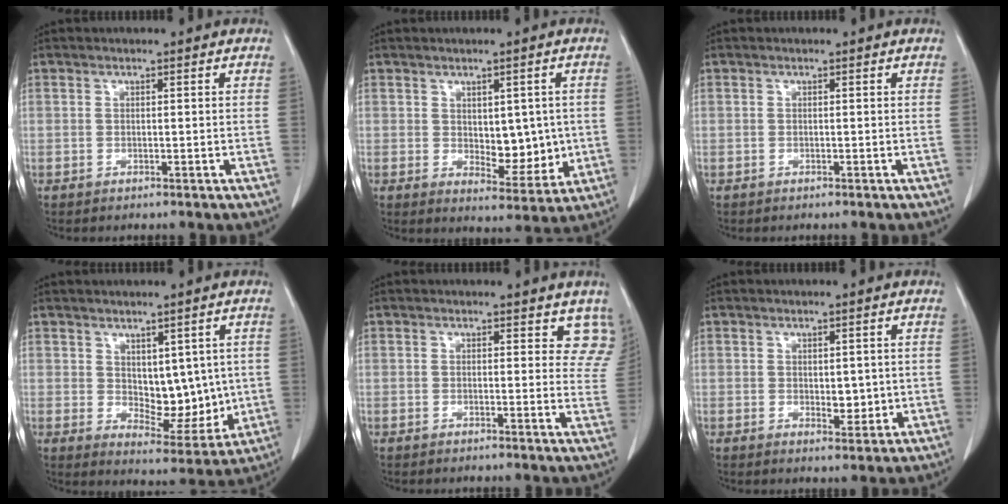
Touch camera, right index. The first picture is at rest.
{"total": 6.9, "force": [0.1, 3.6, 5.9], "torque": [-0.073, -0.003, 0.019]}
{"total": 0.0}
{"total": 8.6, "force": [0.9, 4.8, 7.1], "torque": [-0.090, -0.005, 0.036]}
{"total": 5.8, "force": [4.7, 2.9, 1.7], "torque": [0.011, -0.015, 0.030]}
{"total": 3.1, "force": [0.0, 1.7, 2.6], "torque": [-0.035, -0.004, 0.010]}